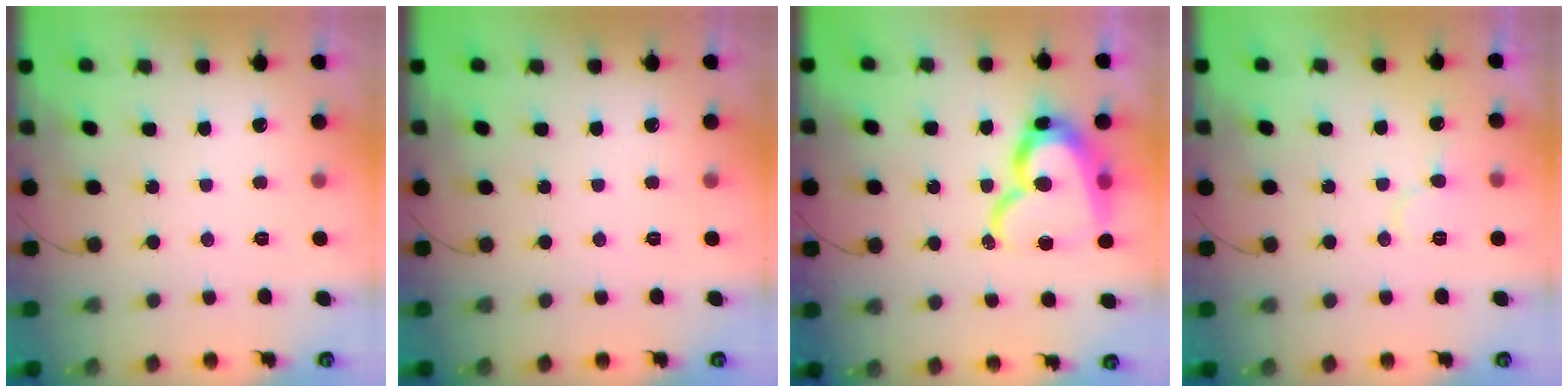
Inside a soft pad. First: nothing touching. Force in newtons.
{"total": 0.0}
{"total": 17.5, "press": 17.4, "slide": 1.5}
{"total": 6.8, "press": 6.8, "slide": 0.5}